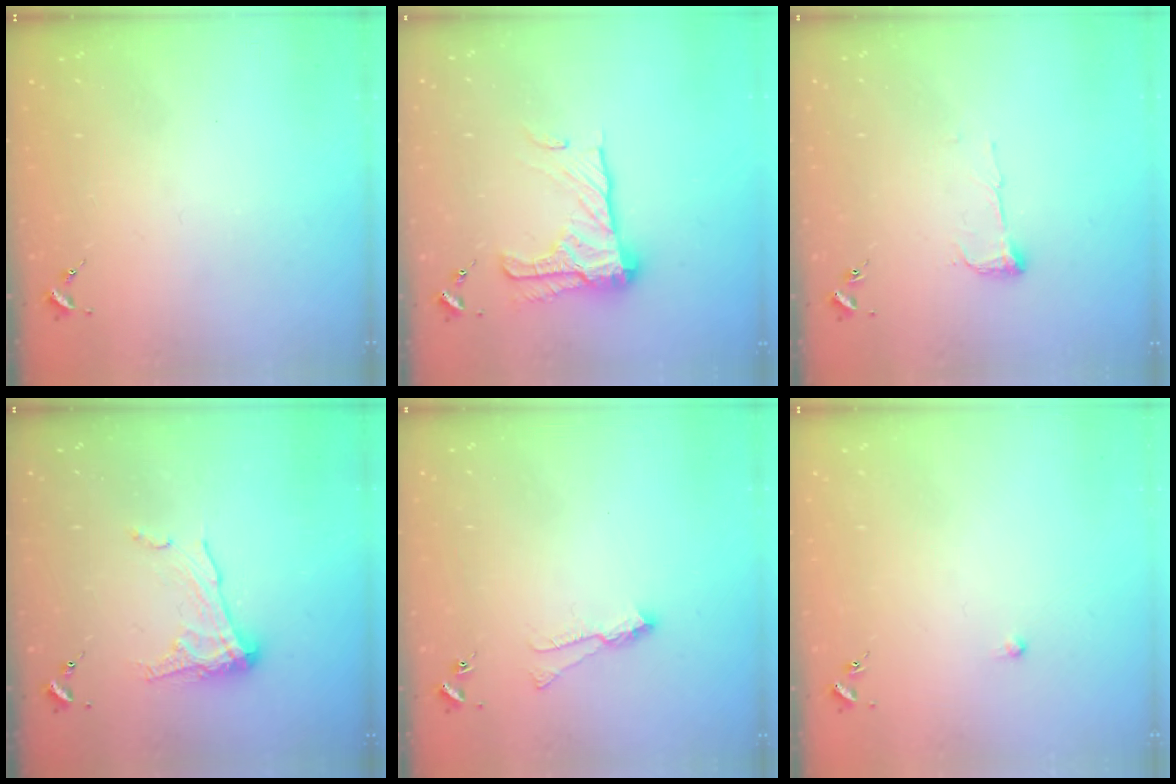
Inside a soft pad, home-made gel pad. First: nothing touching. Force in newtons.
{"total": 18.0, "press": 17.9, "slide": 1.3}
{"total": 5.9, "press": 5.9, "slide": 0.8}
{"total": 10.1, "press": 10.1, "slide": 0.8}
{"total": 6.2, "press": 6.1, "slide": 0.8}
{"total": 2.9, "press": 2.8, "slide": 0.6}